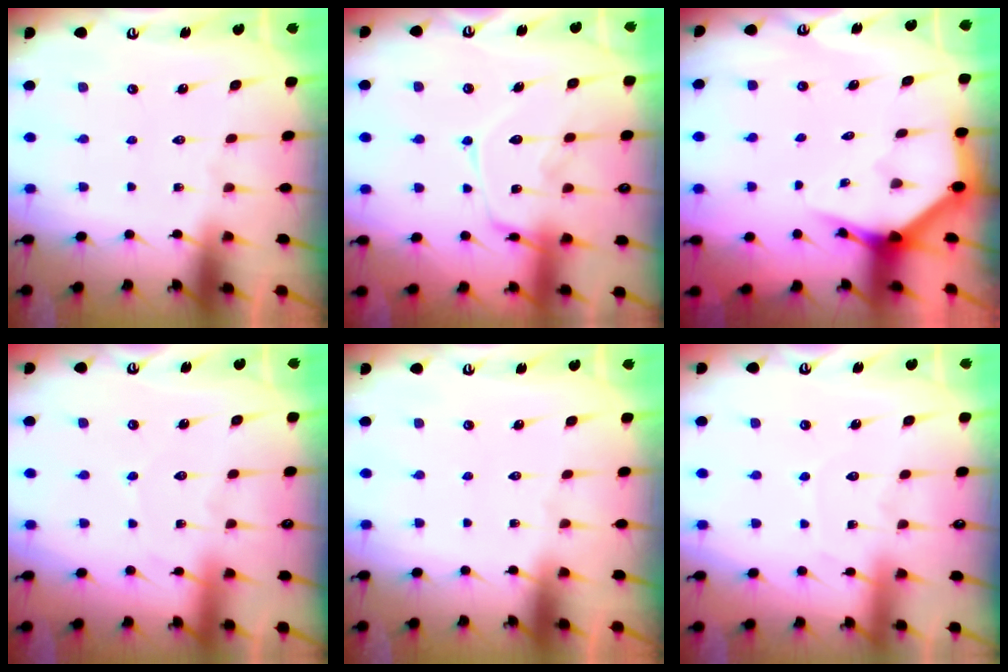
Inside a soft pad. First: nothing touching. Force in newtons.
{"total": 15.0, "press": 15.0, "slide": 1.1}
{"total": 3.8, "press": 3.8, "slide": 0.3}
{"total": 2.5, "press": 2.5, "slide": 0.3}
{"total": 0.0}
{"total": 4.4, "press": 4.3, "slide": 0.6}